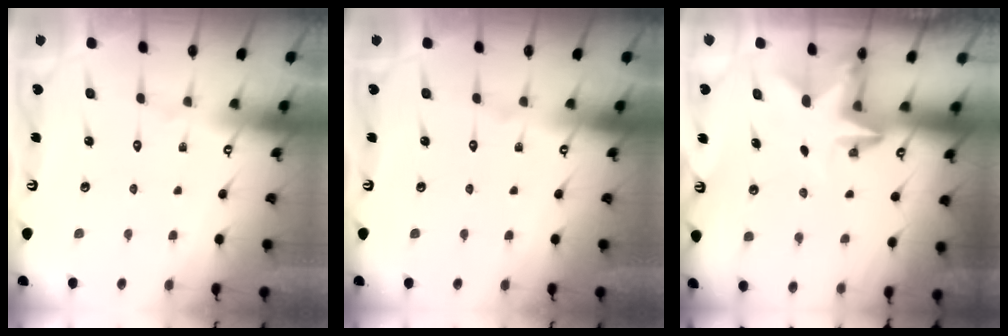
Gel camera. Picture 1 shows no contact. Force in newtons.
{"total": 0.0}
{"total": 2.4, "press": 2.3, "slide": 0.4}